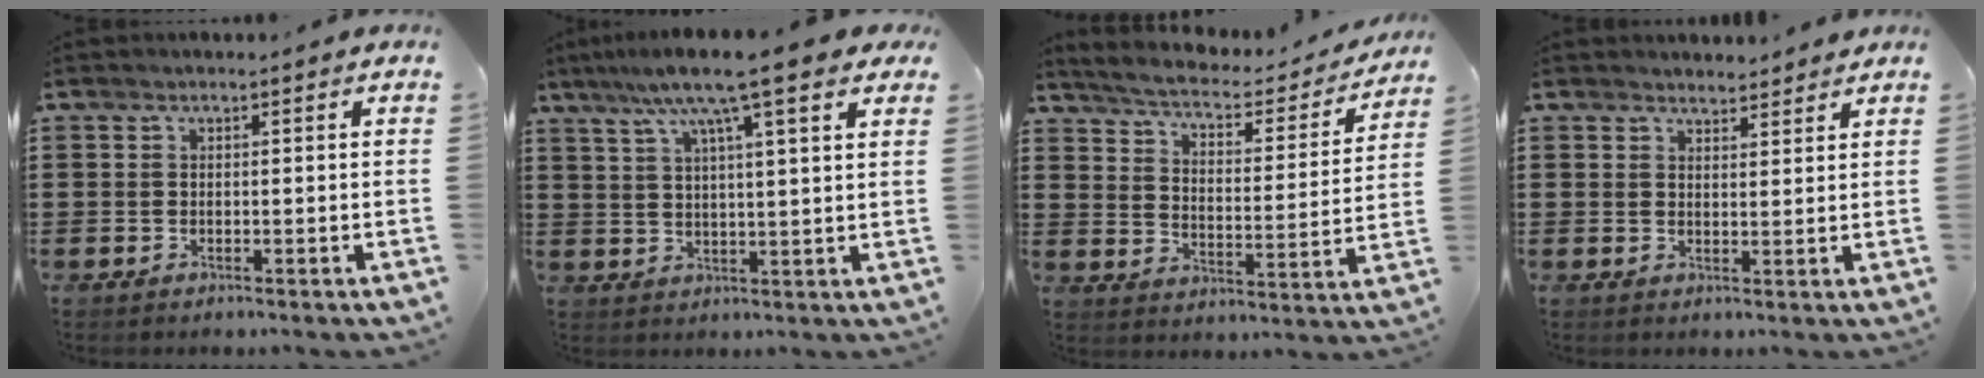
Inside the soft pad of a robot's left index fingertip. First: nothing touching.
{"total": 10.7, "force": [7.2, 1.4, 7.7], "torque": [-0.161, -0.008, 0.122]}
{"total": 3.6, "force": [3.3, 0.5, 1.4], "torque": [-0.047, -0.027, 0.047]}
{"total": 2.7, "force": [2.6, 0.5, 0.0], "torque": [-0.007, -0.002, 0.051]}